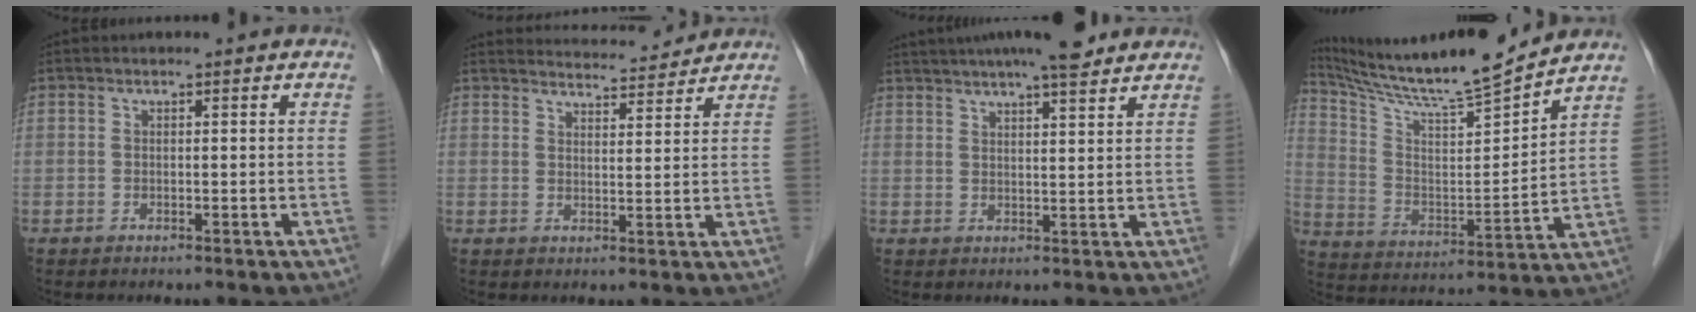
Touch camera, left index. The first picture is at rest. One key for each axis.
{"total": 7.5, "fx": 7.4, "fy": 0.6, "fz": 0.7, "tx": -0.014, "ty": 0.012, "tz": 0.098}
{"total": 12.7, "fx": 10.7, "fy": 1.4, "fz": 6.7, "tx": -0.109, "ty": 0.028, "tz": 0.151}
{"total": 16.9, "fx": 15.9, "fy": -1.0, "fz": 5.6, "tx": -0.118, "ty": -0.023, "tz": 0.274}